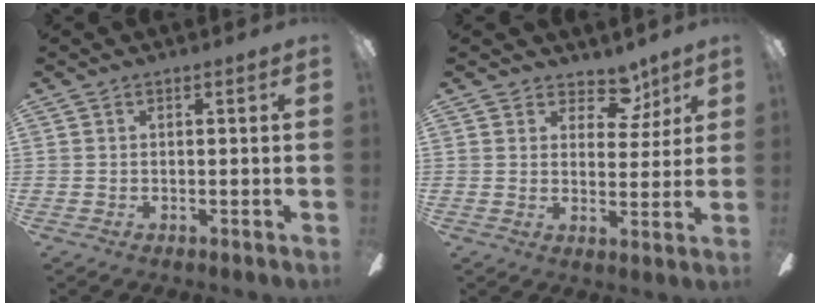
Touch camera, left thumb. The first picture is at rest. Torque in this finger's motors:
{"motor_torque": [-0.03, -0.03, -0.45, 0.13, -0.03]}